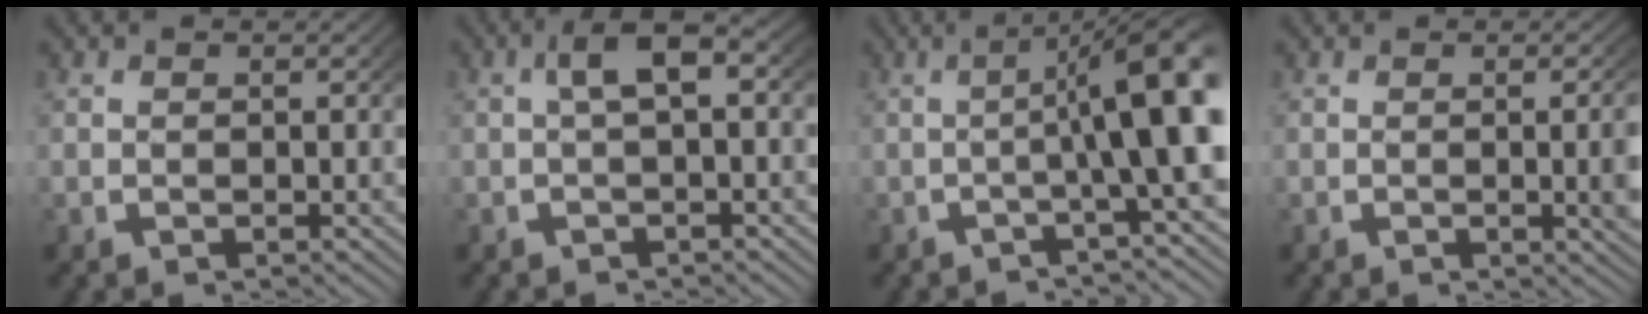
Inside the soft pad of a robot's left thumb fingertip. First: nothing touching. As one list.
[{"total": 3.8, "force": [0.5, 1.6, 3.4], "torque": [-0.063, 0.009, 0.005]}, {"total": 9.3, "force": [-0.4, 2.6, 8.9], "torque": [-0.119, 0.007, -0.012]}, {"total": 3.4, "force": [0.0, 0.8, 3.3], "torque": [-0.033, 0.001, -0.002]}]